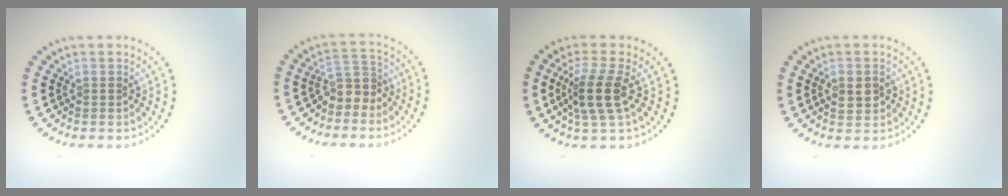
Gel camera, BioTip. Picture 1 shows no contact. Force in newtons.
{"total": 2.6, "press": 2.1, "slide": 1.7}
{"total": 3.7, "press": 3.0, "slide": 2.2}
{"total": 2.2, "press": 2.2, "slide": 0.1}